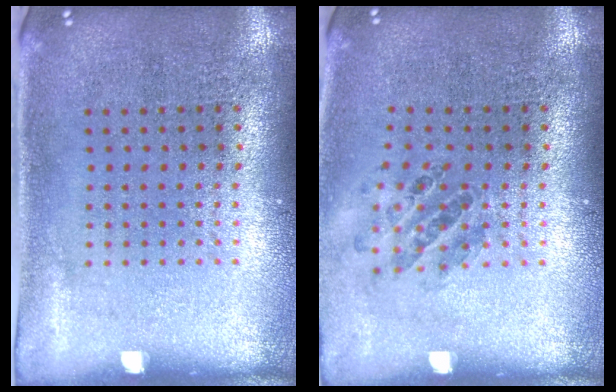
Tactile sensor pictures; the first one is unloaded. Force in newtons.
{"total": 0.8, "press": 0.8, "slide": 0.1}